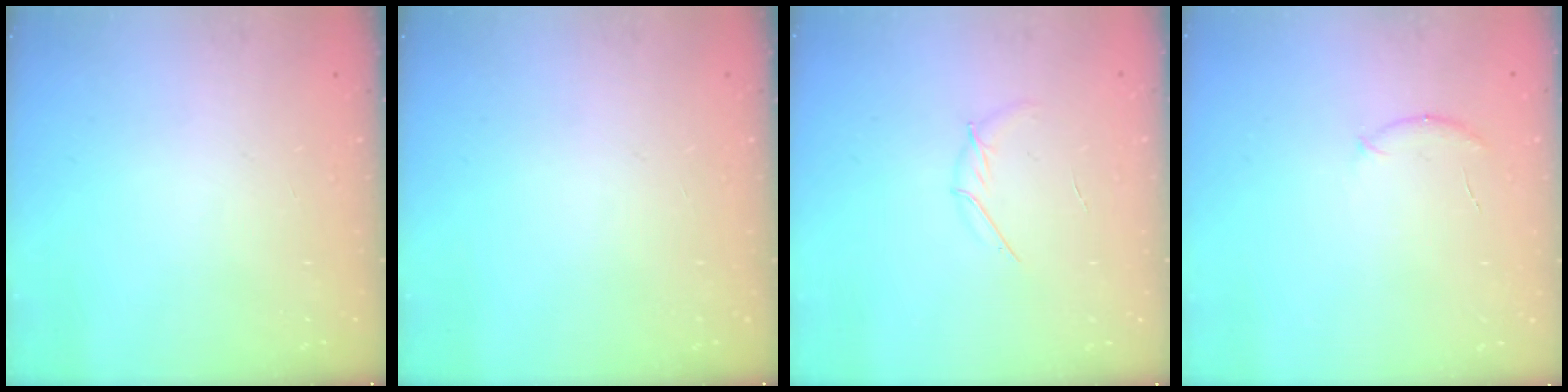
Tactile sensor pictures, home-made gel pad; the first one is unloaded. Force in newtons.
{"total": 0.0}
{"total": 5.0, "press": 4.9, "slide": 1.3}
{"total": 6.4, "press": 6.3, "slide": 1.5}